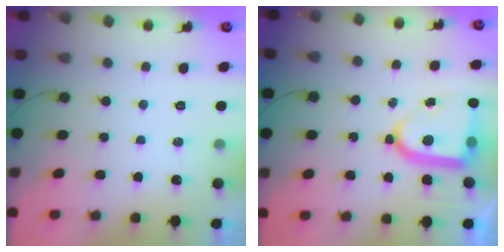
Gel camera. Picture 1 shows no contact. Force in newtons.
{"total": 13.8, "press": 13.7, "slide": 1.4}